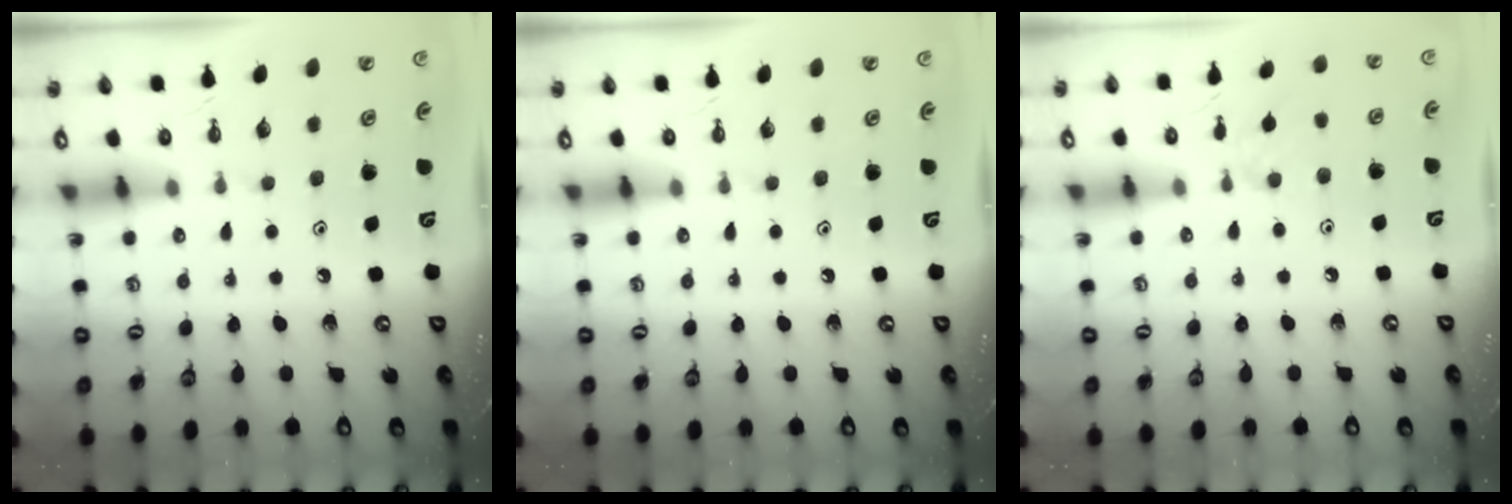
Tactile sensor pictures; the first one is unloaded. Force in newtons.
{"total": 0.0}
{"total": 4.1, "press": 4.1, "slide": 0.8}